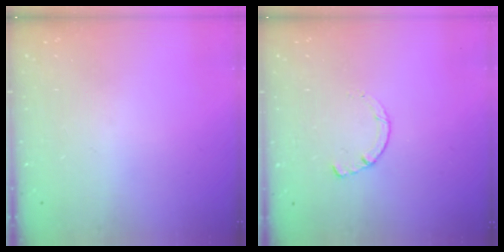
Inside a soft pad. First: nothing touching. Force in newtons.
{"total": 1.8, "press": 1.7, "slide": 0.3}